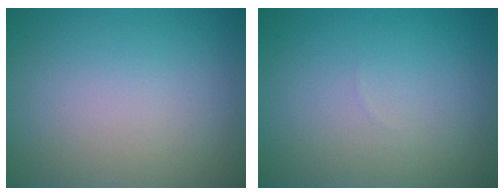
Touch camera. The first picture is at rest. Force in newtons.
{"total": 0.0}